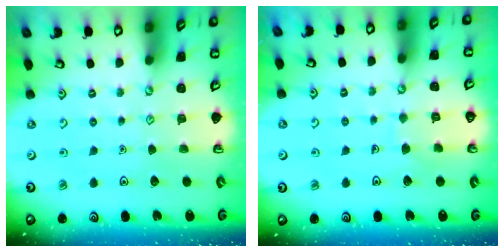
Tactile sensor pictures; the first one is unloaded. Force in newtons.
{"total": 5.6, "press": 5.6, "slide": 0.5}